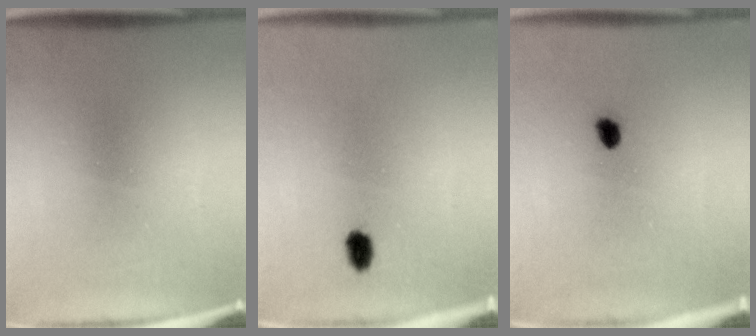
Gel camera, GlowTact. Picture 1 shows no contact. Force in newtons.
{"total": 2.2}
{"total": 3.0}